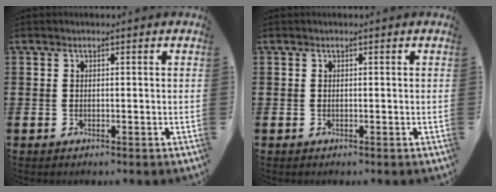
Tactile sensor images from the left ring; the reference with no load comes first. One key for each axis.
{"total": 0.0}